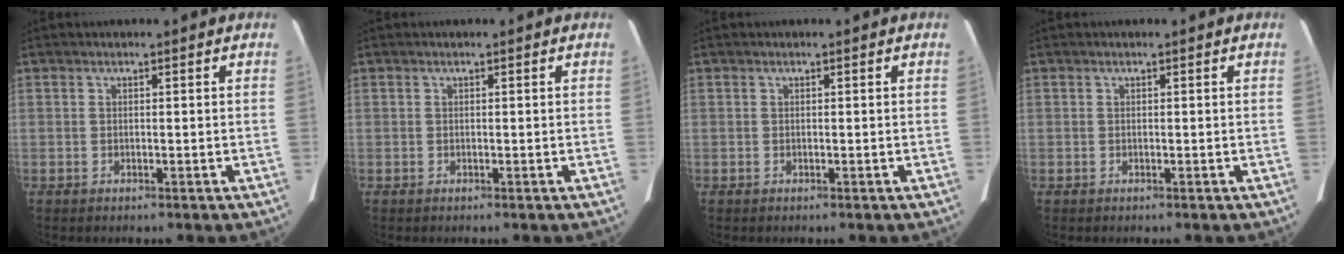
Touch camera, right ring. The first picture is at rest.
{"total": 0.0}
{"total": 0.0}
{"total": 0.0}